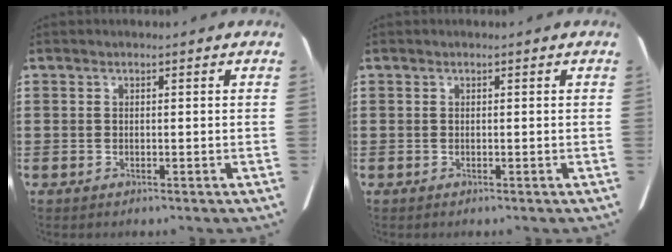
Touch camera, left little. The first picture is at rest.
{"total": 0.0}